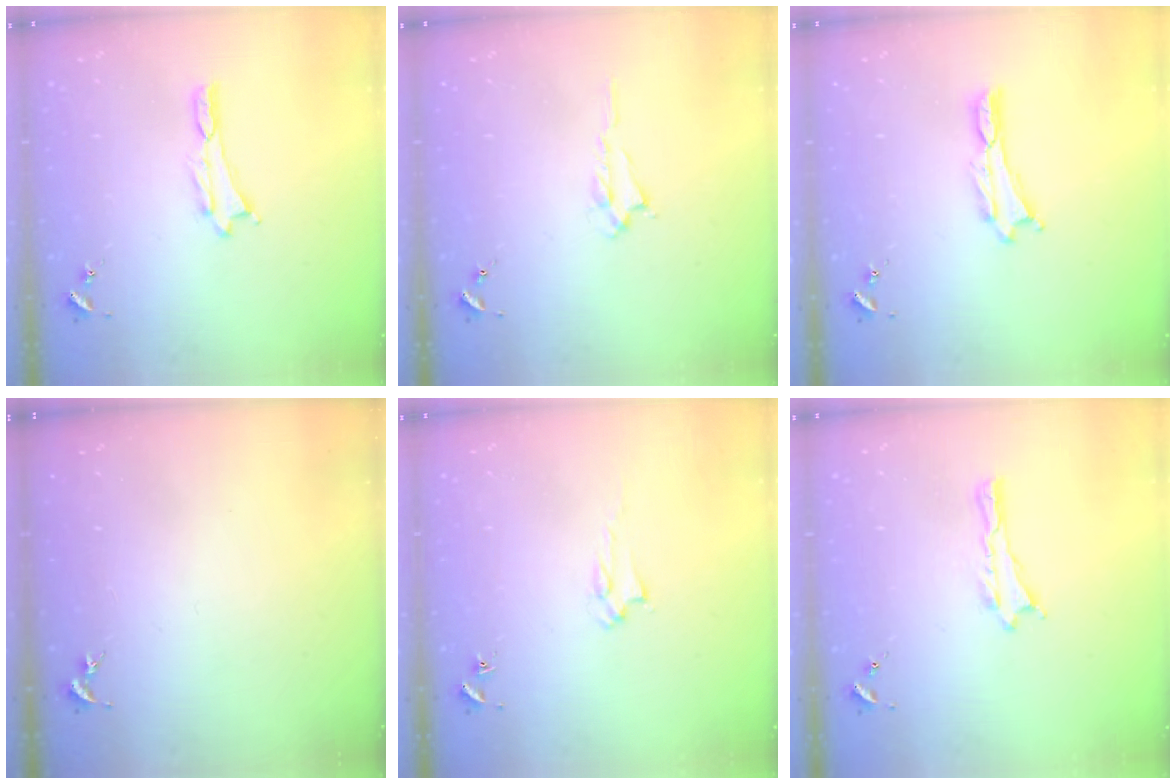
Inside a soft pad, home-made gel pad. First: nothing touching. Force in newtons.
{"total": 0.7, "press": 0.6, "slide": 0.2}
{"total": 0.0}
{"total": 0.0}
{"total": 1.6, "press": 1.6, "slide": 0.2}
{"total": 0.0}